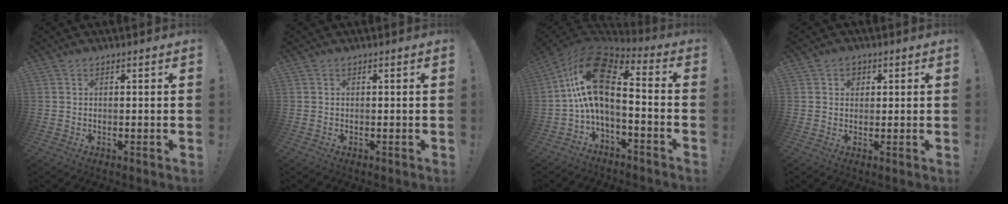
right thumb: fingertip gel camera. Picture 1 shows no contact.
{"total": 0.0}
{"total": 16.6, "force": [2.4, 7.9, 14.4], "torque": [-0.270, -0.004, 0.048]}
{"total": 2.6, "force": [0.8, 2.3, 1.1], "torque": [-0.009, -0.003, 0.012]}